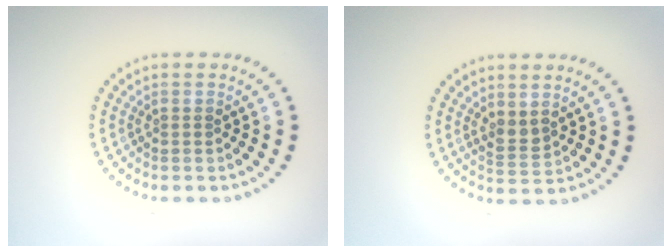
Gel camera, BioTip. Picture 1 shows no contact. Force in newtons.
{"total": 1.6, "press": 1.4, "slide": 0.8}